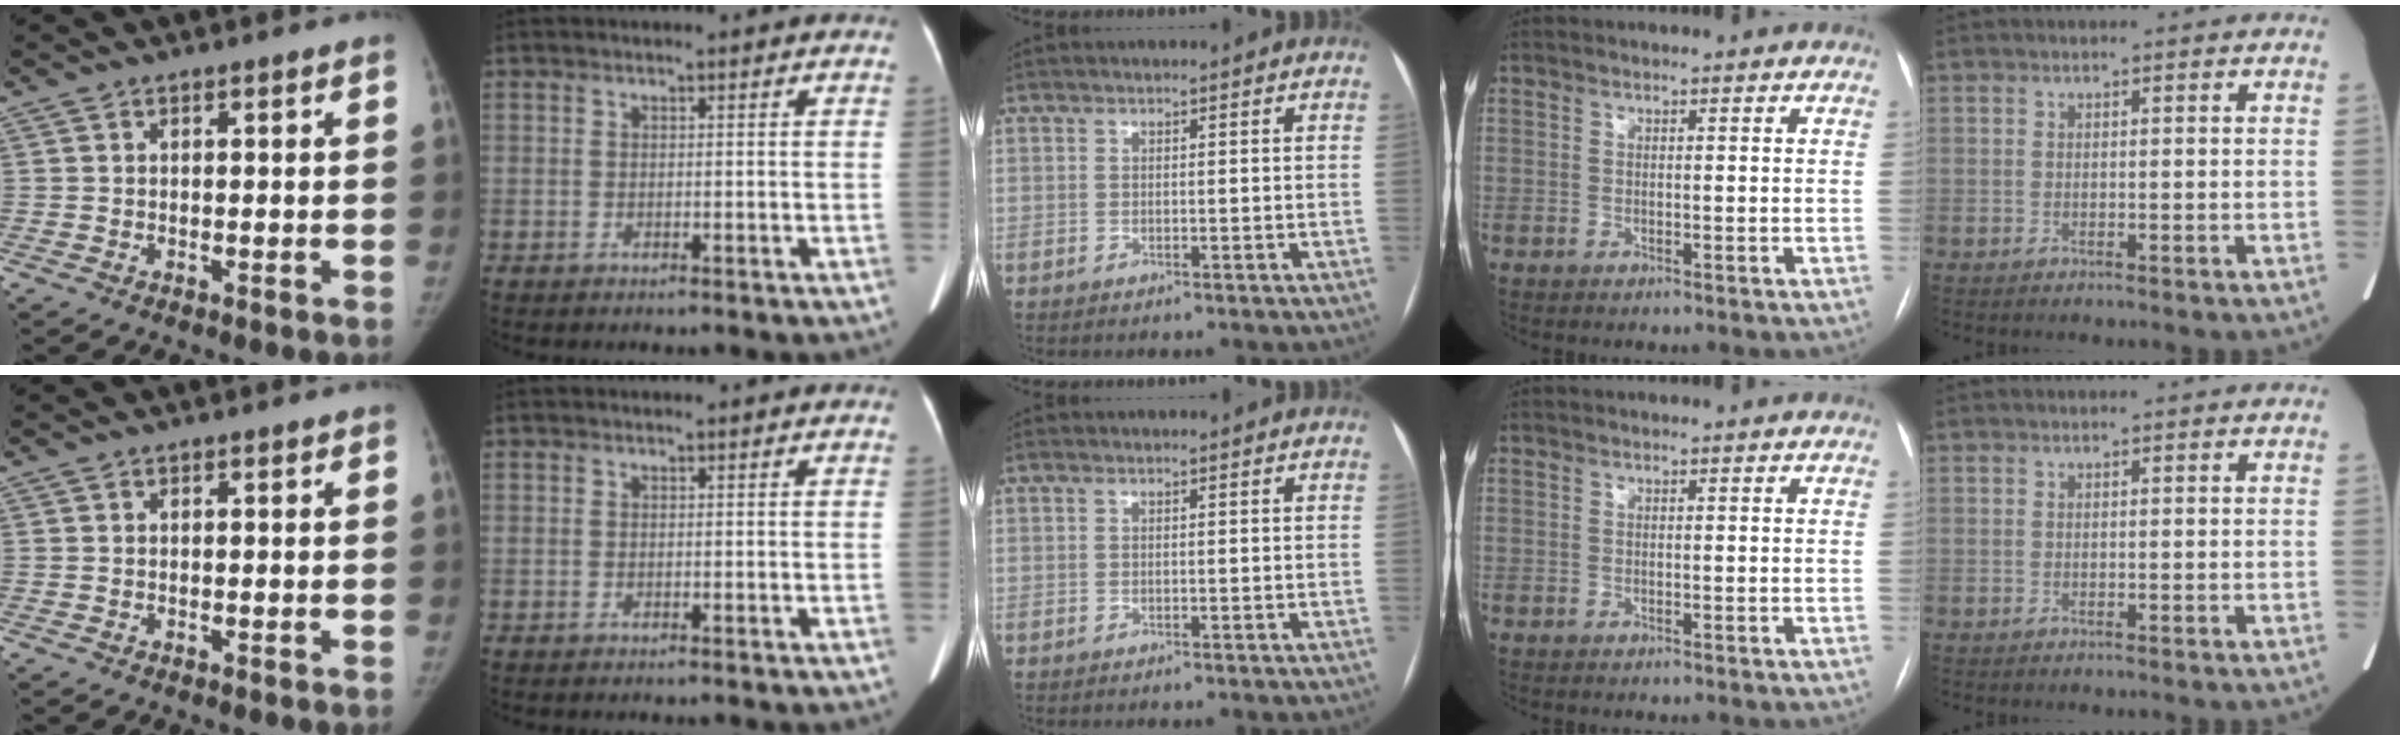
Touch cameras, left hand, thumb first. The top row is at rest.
{}